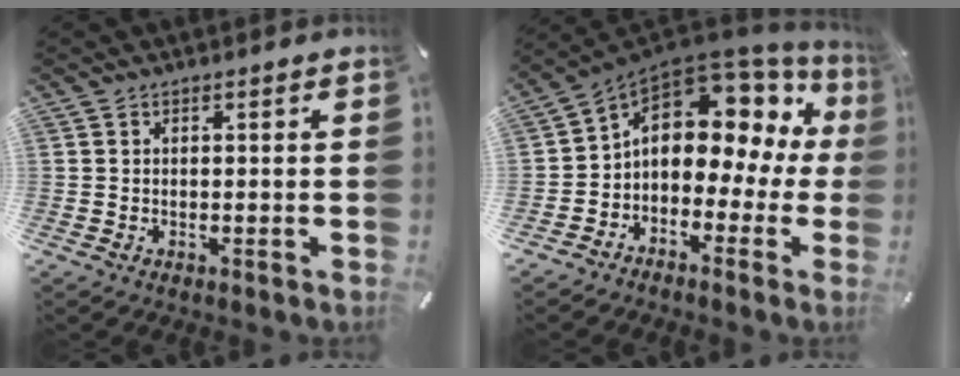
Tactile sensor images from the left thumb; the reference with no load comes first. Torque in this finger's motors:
{"motor_torque": [0.98, 1.57, 0.97, -0.42, 0.40]}